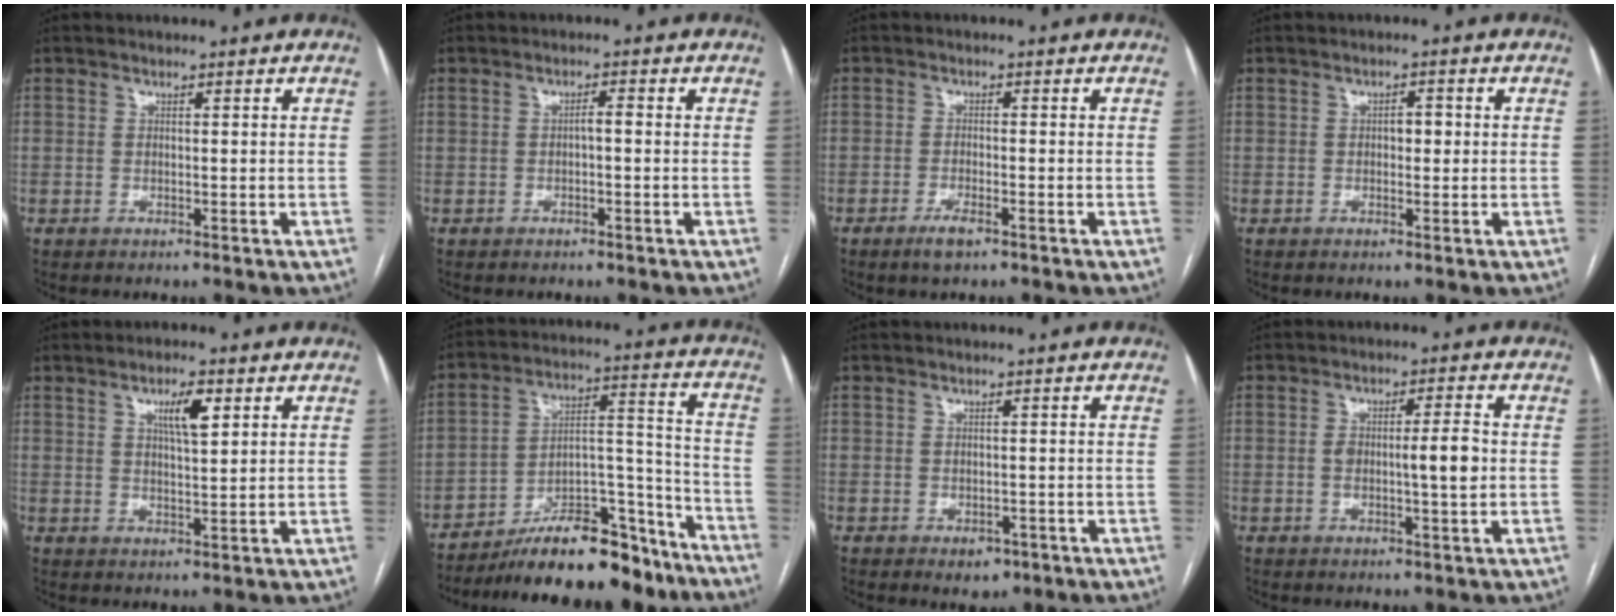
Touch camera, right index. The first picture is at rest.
{"total": 1.3, "force": [-0.3, 0.3, 1.3], "torque": [-0.020, 0.004, -0.005]}
{"total": 2.8, "force": [-1.9, 0.6, 2.0], "torque": [-0.041, -0.001, -0.034]}
{"total": 1.9, "force": [0.1, 1.0, 1.6], "torque": [-0.022, 0.008, 0.000]}
{"total": 4.8, "force": [2.1, 0.9, 4.2], "torque": [-0.074, 0.001, 0.038]}
{"total": 17.6, "force": [-13.0, 5.1, 10.8], "torque": [-0.153, 0.034, -0.207]}
{"total": 2.5, "force": [-1.2, 1.8, 1.2], "torque": [-0.008, 0.003, -0.006]}
{"total": 5.6, "force": [-0.3, 0.9, 5.5], "torque": [-0.096, 0.006, -0.004]}